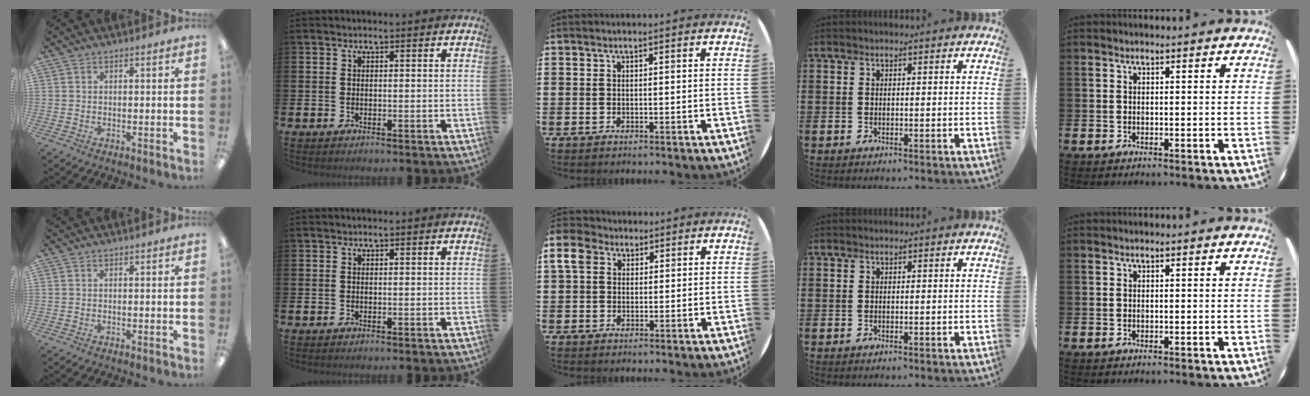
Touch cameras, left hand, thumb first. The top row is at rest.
{"middle": {"total": 4.5, "force": [2.2, 3.5, 1.9], "torque": [-0.050, 0.018, 0.040]}}